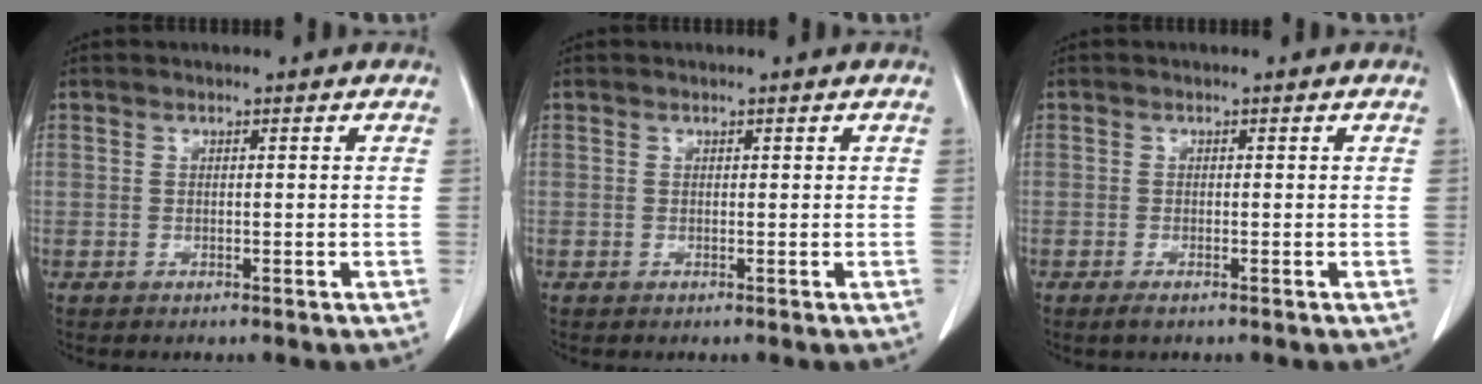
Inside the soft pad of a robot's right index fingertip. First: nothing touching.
{"total": 0.0}
{"total": 1.1, "force": [-0.8, 0.2, 0.8], "torque": [-0.016, -0.003, -0.012]}